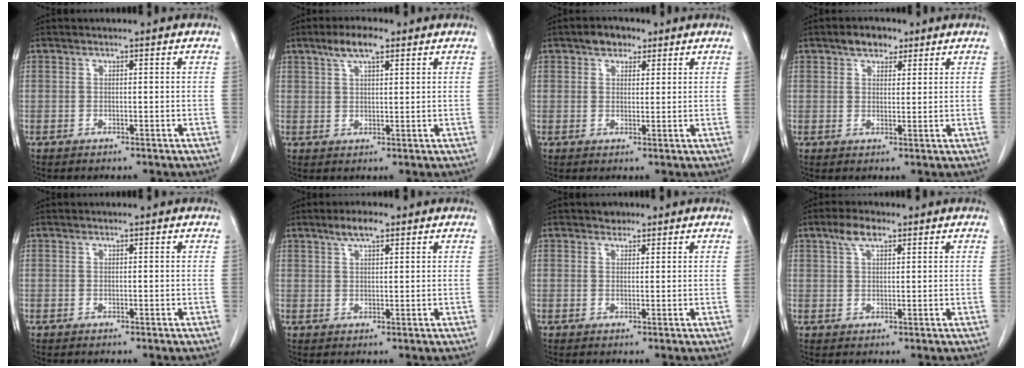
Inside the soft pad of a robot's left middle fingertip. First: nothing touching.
{"total": 5.0, "force": [3.2, 1.3, 3.7], "torque": [-0.075, 0.011, 0.057]}
{"total": 3.3, "force": [2.1, 2.1, 1.5], "torque": [-0.025, 0.011, 0.034]}
{"total": 3.8, "force": [2.6, 2.2, 1.8], "torque": [-0.029, 0.011, 0.043]}
{"total": 0.0}
{"total": 3.5, "force": [2.4, 0.8, 2.4], "torque": [-0.049, 0.007, 0.044]}
{"total": 1.3, "force": [1.0, 0.8, 0.1], "torque": [0.000, 0.001, 0.012]}
{"total": 3.6, "force": [2.2, 1.4, 2.5], "torque": [-0.053, 0.011, 0.044]}